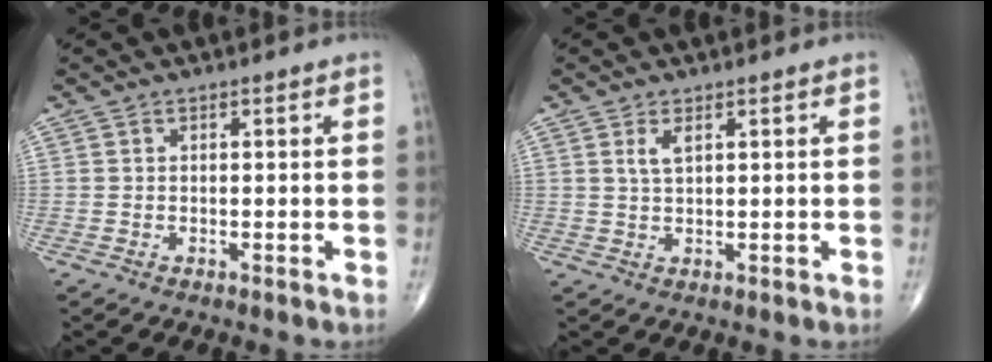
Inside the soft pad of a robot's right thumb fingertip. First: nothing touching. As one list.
[{"total": 2.3, "force": [1.1, 0.8, 1.9], "torque": [-0.038, -0.001, 0.025]}]